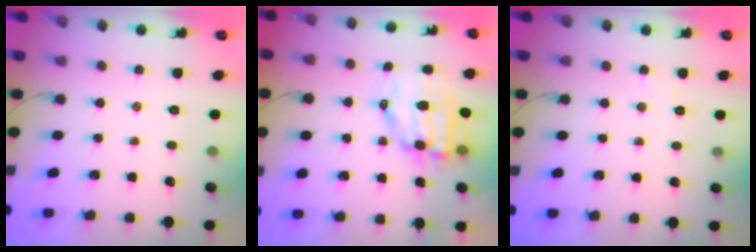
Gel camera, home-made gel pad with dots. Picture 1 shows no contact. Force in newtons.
{"total": 9.5, "press": 9.2, "slide": 2.2}
{"total": 2.5, "press": 2.4, "slide": 0.7}